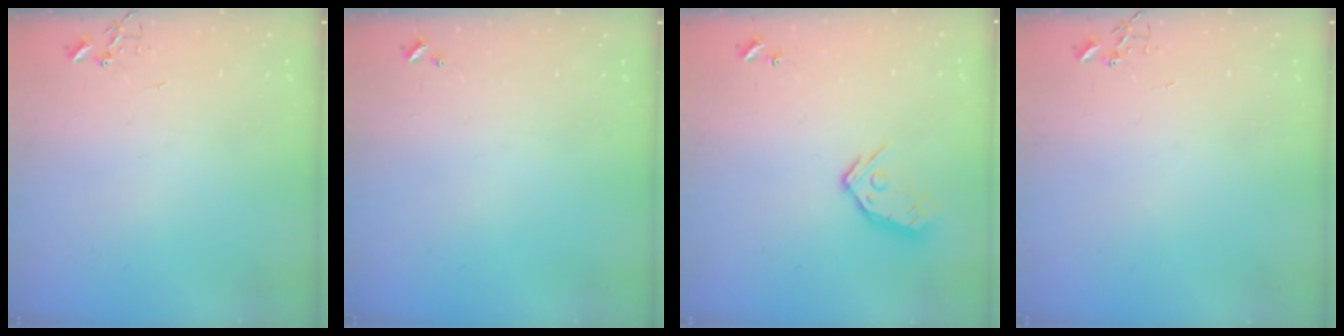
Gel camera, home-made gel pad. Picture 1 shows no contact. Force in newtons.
{"total": 0.0}
{"total": 9.9, "press": 9.9, "slide": 0.8}
{"total": 0.0}